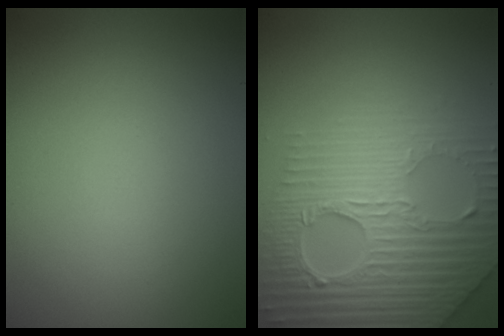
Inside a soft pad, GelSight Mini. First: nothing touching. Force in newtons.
{"total": 7.1, "press": 5.7, "slide": 4.2}